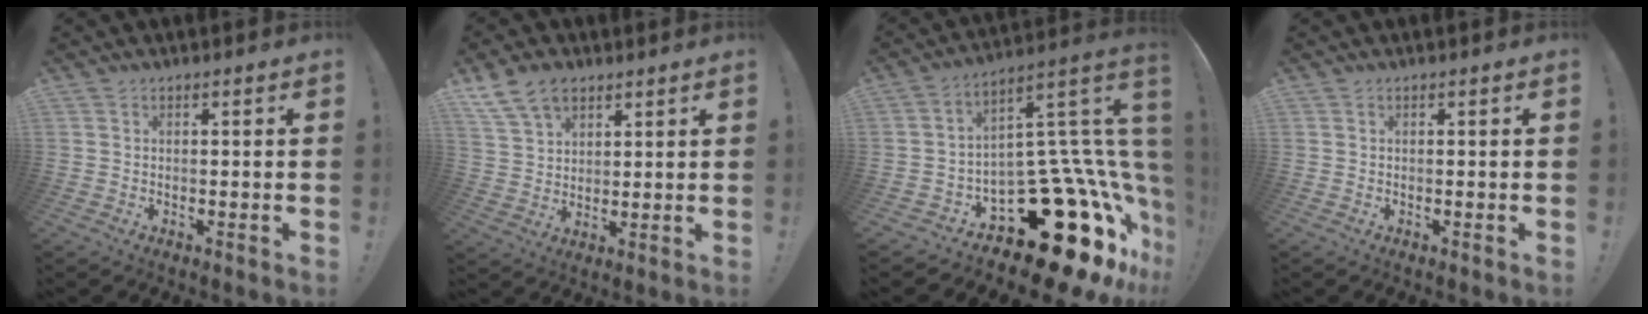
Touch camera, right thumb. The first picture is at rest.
{"total": 10.1, "force": [6.6, 6.4, 4.0], "torque": [-0.067, -0.030, 0.131]}
{"total": 27.8, "force": [-12.9, 13.4, 20.7], "torque": [-0.228, 0.037, -0.164]}
{"total": 0.0}